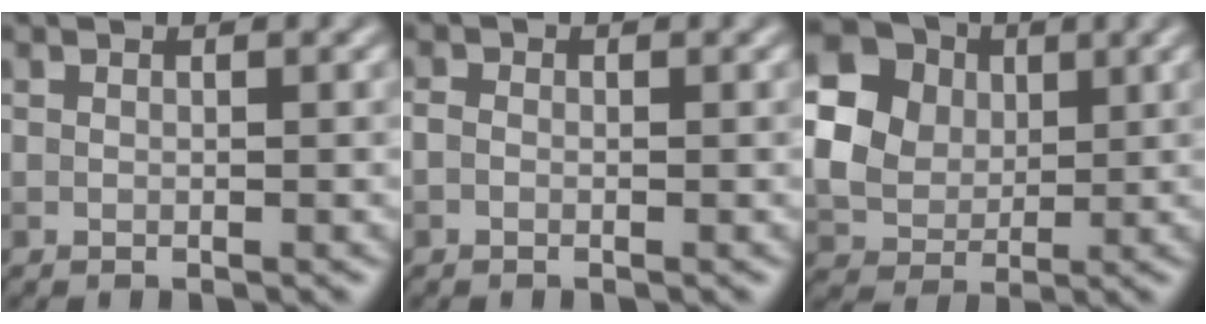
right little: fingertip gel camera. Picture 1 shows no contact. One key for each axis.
{"total": 0.7, "fx": -0.3, "fy": 0.5, "fz": 0.3, "tx": -0.007, "ty": 0.001, "tz": -0.008}
{"total": 18.0, "fx": 5.2, "fy": 15.8, "fz": 6.9, "tx": -0.207, "ty": 0.031, "tz": 0.076}